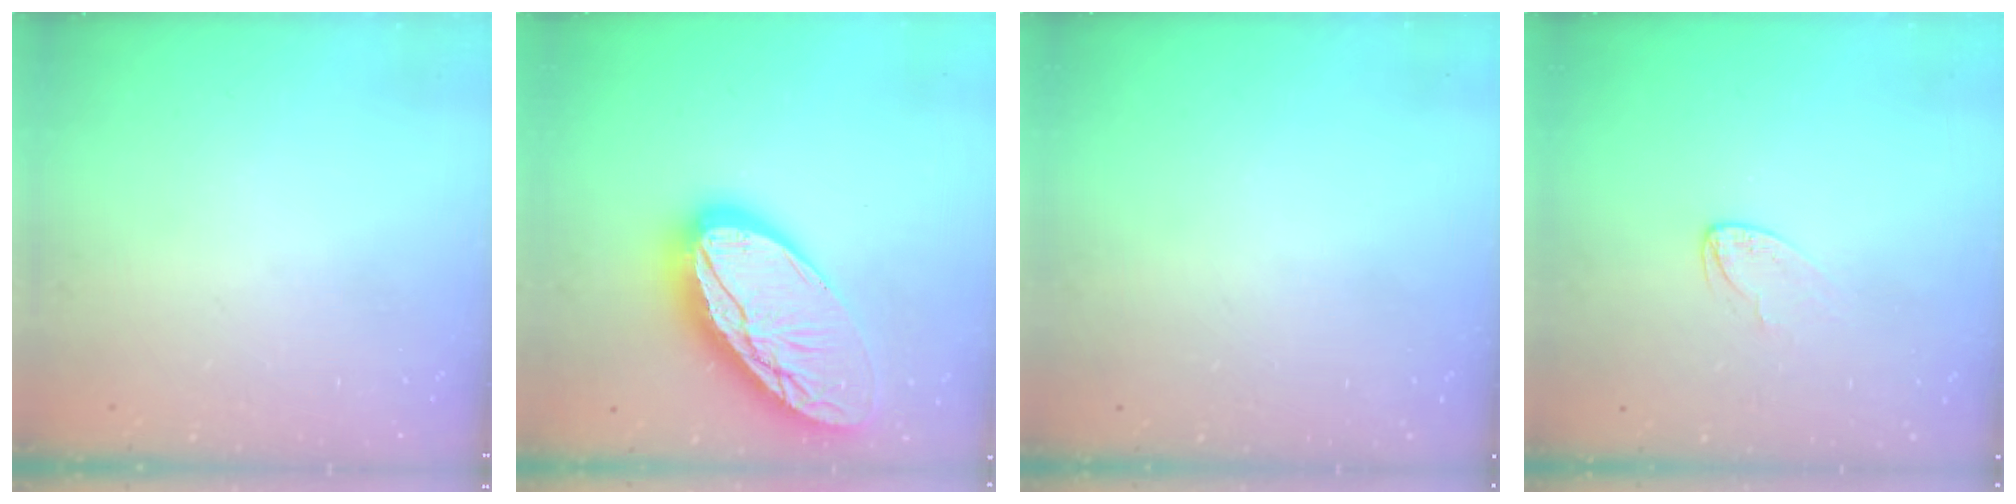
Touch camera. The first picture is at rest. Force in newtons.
{"total": 23.5, "press": 23.5, "slide": 1.7}
{"total": 0.0}
{"total": 4.0, "press": 3.9, "slide": 0.3}